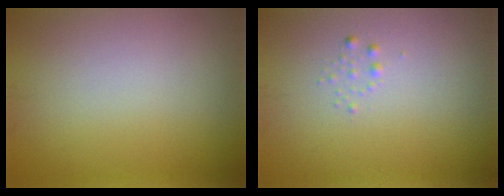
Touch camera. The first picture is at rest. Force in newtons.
{"total": 0.6, "press": 0.6, "slide": 0.1}